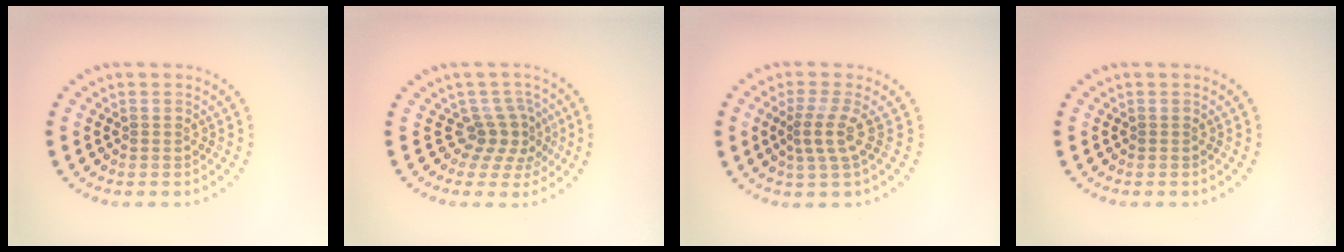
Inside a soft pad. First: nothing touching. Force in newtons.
{"total": 2.9, "press": 1.9, "slide": 2.2}
{"total": 2.6, "press": 1.8, "slide": 1.9}
{"total": 0.0}